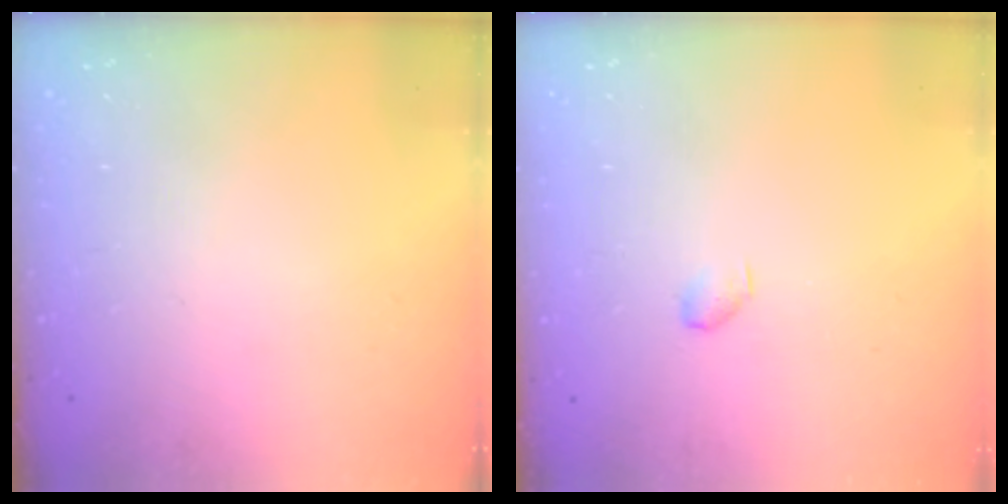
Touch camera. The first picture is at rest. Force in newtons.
{"total": 2.9, "press": 2.9, "slide": 0.5}